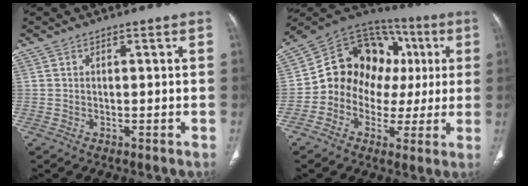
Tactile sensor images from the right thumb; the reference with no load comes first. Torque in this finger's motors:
{"motor_torque": [0.64, 2.49, 1.16, -0.59, 0.07]}